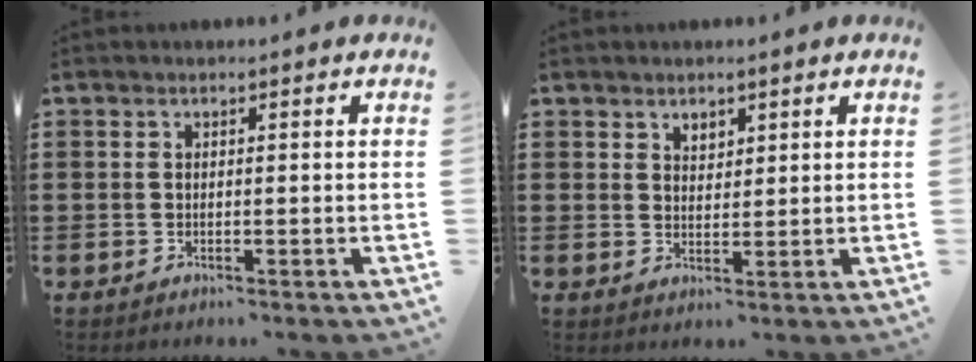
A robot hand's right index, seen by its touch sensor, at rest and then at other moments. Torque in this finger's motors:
{"motor_torque": [0.01, -0.01, 0.00, 0.02]}